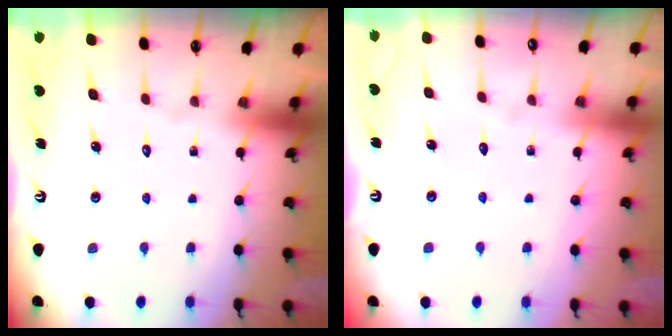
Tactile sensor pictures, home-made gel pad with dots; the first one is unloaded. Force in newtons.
{"total": 2.8, "press": 2.8, "slide": 0.2}